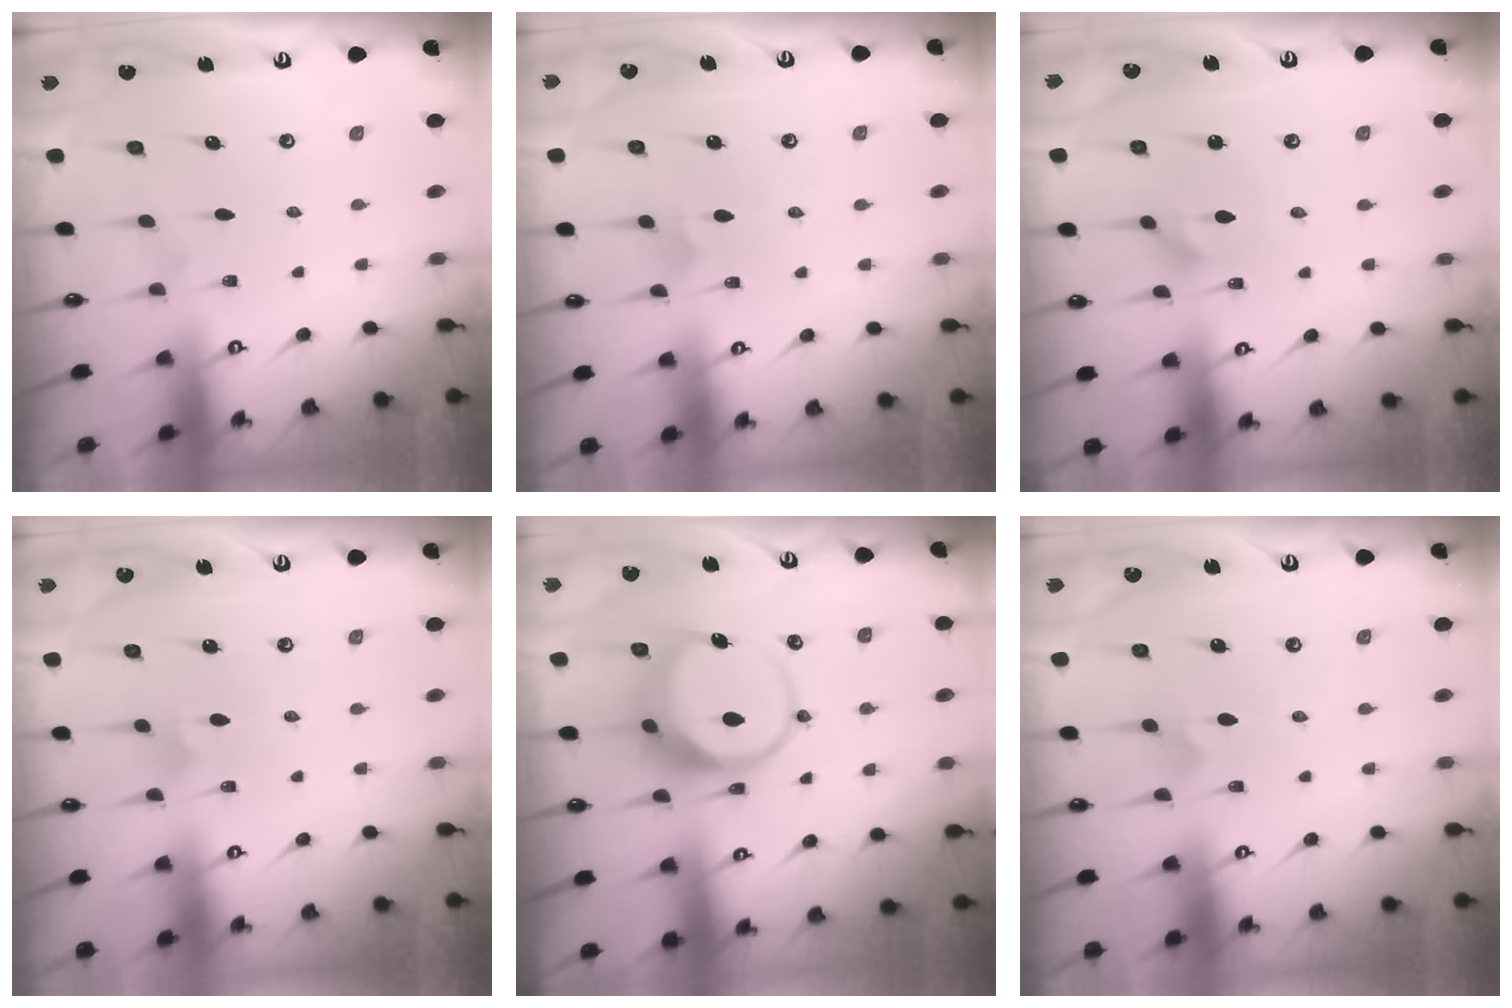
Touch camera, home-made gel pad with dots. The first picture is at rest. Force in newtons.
{"total": 3.0, "press": 3.0, "slide": 0.2}
{"total": 1.6, "press": 1.6, "slide": 0.2}
{"total": 3.0, "press": 3.0, "slide": 0.2}
{"total": 10.0, "press": 9.9, "slide": 1.3}
{"total": 5.9, "press": 5.9, "slide": 0.5}